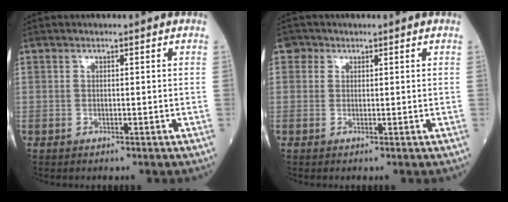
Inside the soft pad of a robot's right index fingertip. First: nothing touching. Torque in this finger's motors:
{"motor_torque": [0.03, 0.08, -0.01, -0.02]}